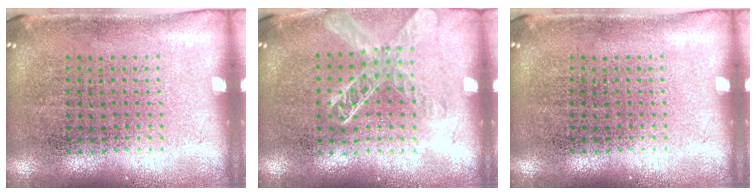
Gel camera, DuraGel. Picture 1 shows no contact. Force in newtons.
{"total": 1.4, "press": 1.3, "slide": 0.5}
{"total": 0.0}